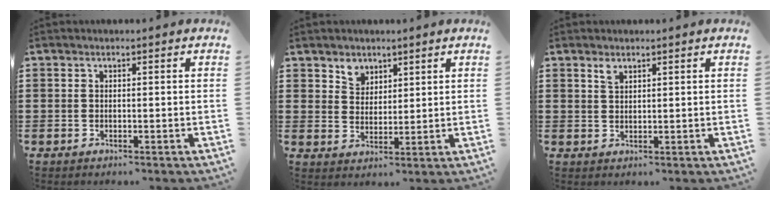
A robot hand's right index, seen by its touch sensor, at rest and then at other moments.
{"total": 3.6, "force": [2.5, 2.6, 0.3], "torque": [-0.013, 0.004, 0.046]}
{"total": 1.6, "force": [1.2, 0.6, 0.7], "torque": [-0.018, 0.003, 0.022]}